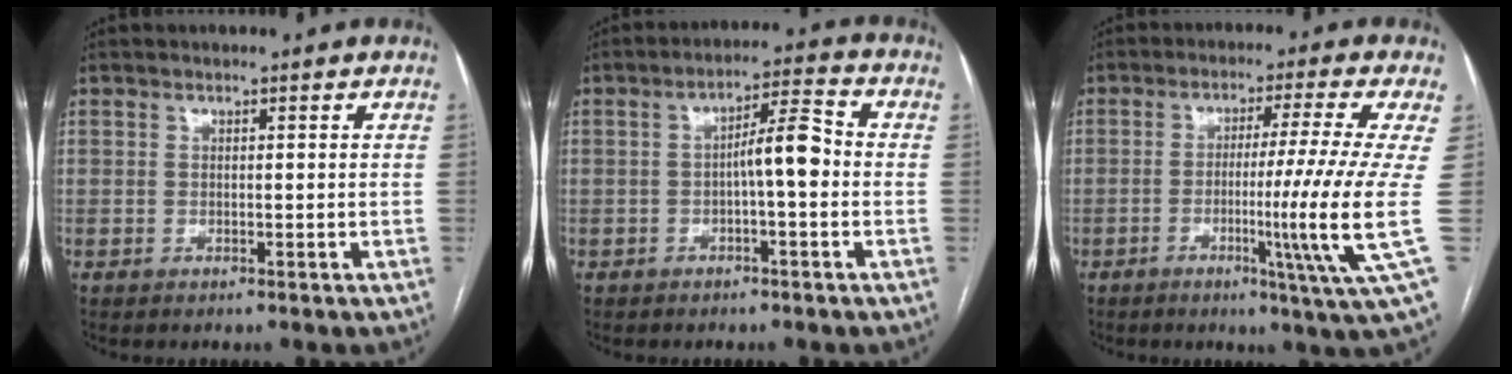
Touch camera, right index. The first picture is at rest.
{"total": 6.1, "force": [-0.9, 0.8, 6.0], "torque": [-0.093, 0.020, -0.015]}
{"total": 12.3, "force": [-2.0, -3.3, 11.7], "torque": [-0.185, -0.027, -0.033]}